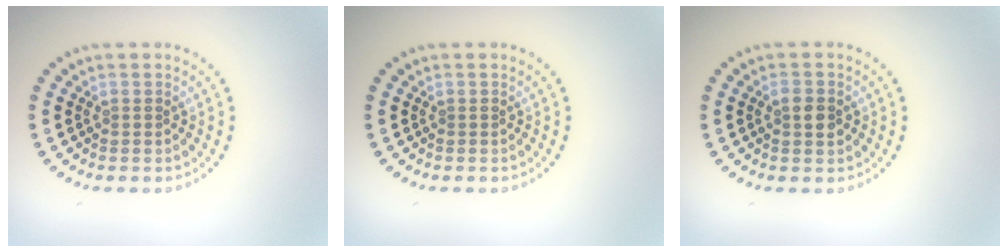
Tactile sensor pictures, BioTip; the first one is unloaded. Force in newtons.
{"total": 0.0}
{"total": 1.6, "press": 1.6, "slide": 0.1}